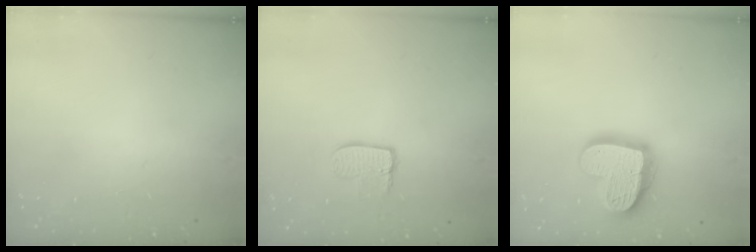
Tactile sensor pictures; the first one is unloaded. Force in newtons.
{"total": 7.7, "press": 7.7, "slide": 0.5}
{"total": 18.0, "press": 17.9, "slide": 1.3}